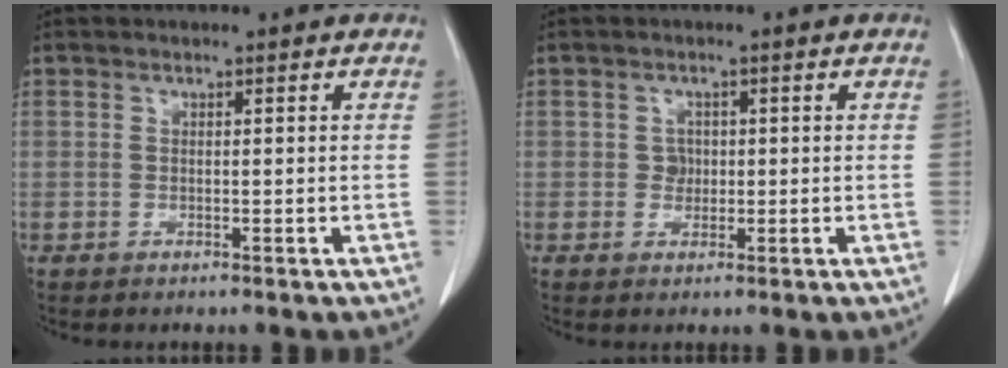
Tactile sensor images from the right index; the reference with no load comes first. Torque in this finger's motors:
{"motor_torque": [0.12, -0.08, 0.00, 0.01]}